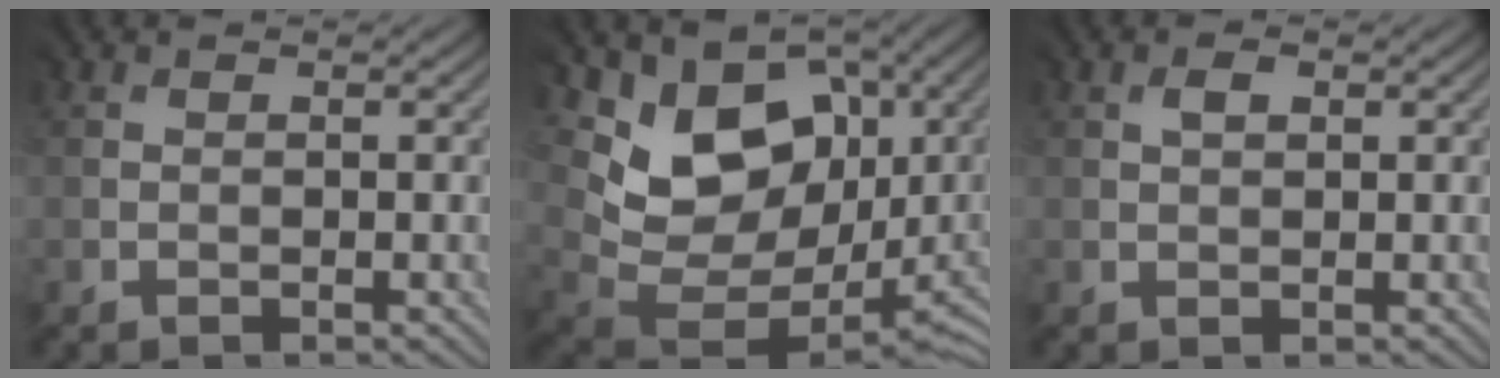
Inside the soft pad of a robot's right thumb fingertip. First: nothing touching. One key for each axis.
{"total": 11.0, "fx": 4.6, "fy": 8.4, "fz": 5.4, "tx": -0.099, "ty": 0.003, "tz": 0.087}
{"total": 1.4, "fx": 1.0, "fy": 0.9, "fz": 0.5, "tx": -0.012, "ty": 0.002, "tz": 0.020}